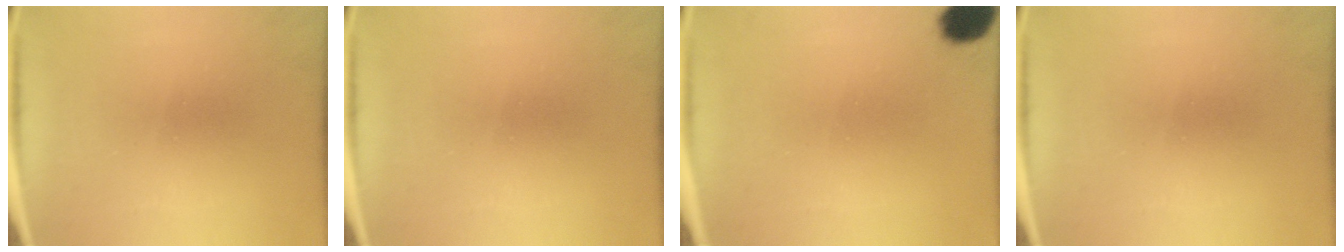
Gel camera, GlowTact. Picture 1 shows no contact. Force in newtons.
{"total": 0.0}
{"total": 6.7}
{"total": 0.0}